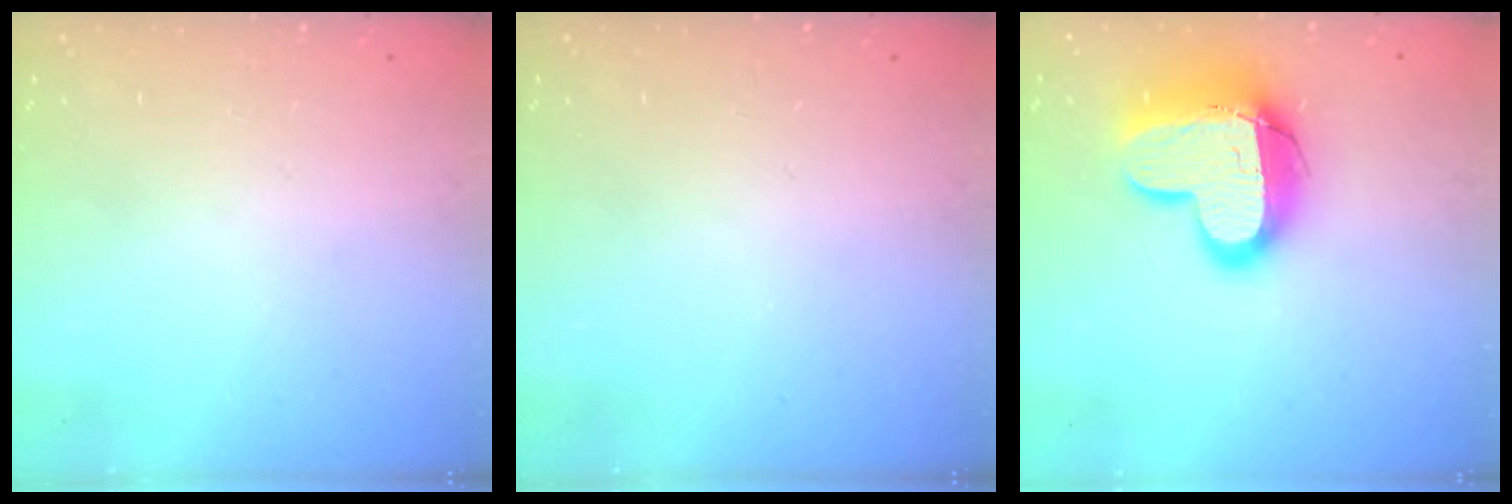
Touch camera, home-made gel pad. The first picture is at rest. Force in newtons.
{"total": 0.0}
{"total": 16.2, "press": 16.2, "slide": 1.4}